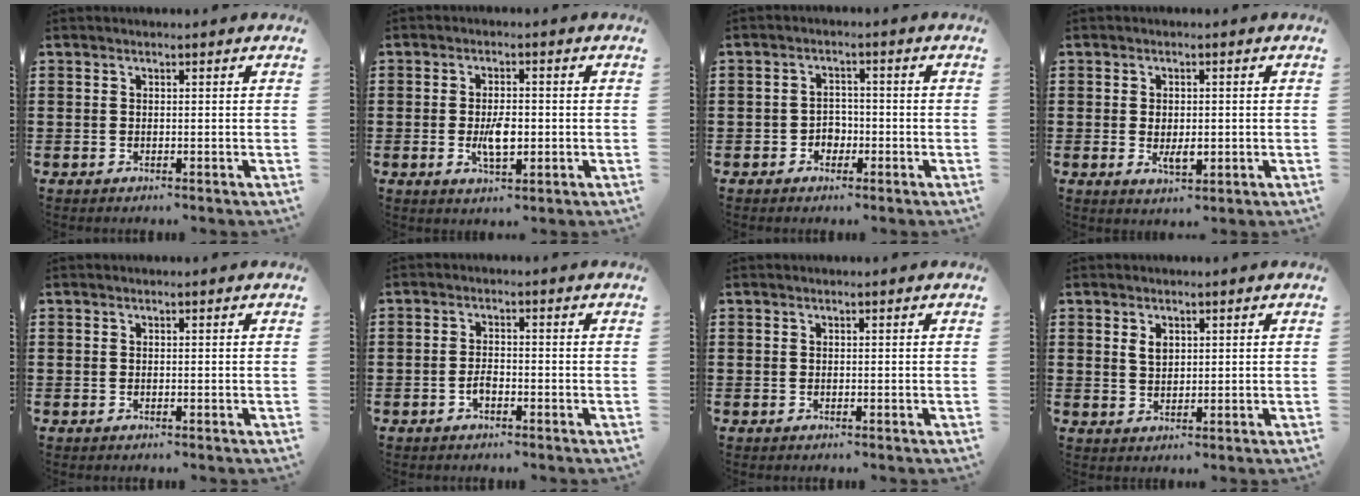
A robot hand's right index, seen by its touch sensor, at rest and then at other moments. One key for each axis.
{"total": 4.8, "fx": -0.8, "fy": 2.0, "fz": 4.3, "tx": -0.081, "ty": 0.001, "tz": -0.014}
{"total": 2.5, "fx": -1.2, "fy": 2.1, "fz": 0.7, "tx": -0.020, "ty": 0.004, "tz": -0.028}
{"total": 2.8, "fx": -0.3, "fy": 1.4, "fz": 2.5, "tx": -0.054, "ty": -0.002, "tz": -0.007}
{"total": 0.0}
{"total": 2.1, "fx": -1.1, "fy": 0.9, "fz": 1.5, "tx": -0.030, "ty": 0.002, "tz": -0.021}
{"total": 0.0}
{"total": 2.2, "fx": 1.0, "fy": 1.4, "fz": 1.5, "tx": -0.033, "ty": 0.004, "tz": 0.018}